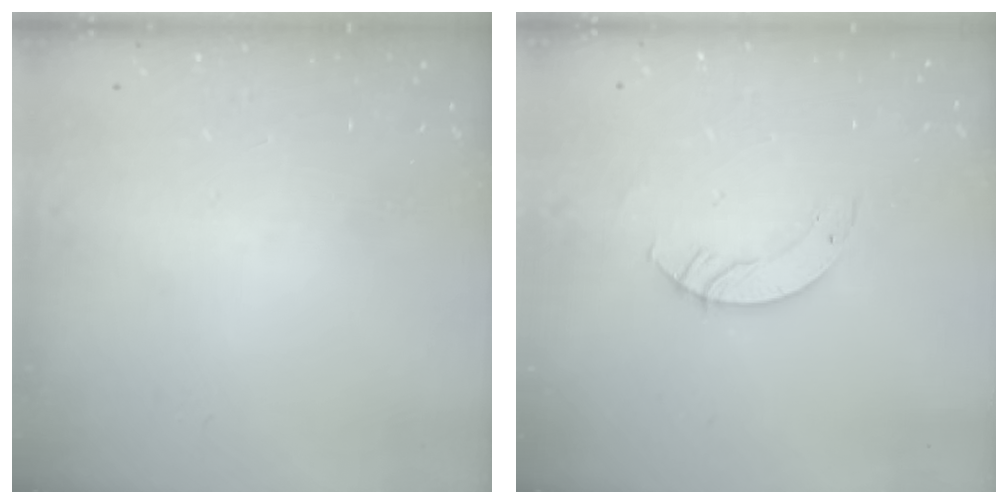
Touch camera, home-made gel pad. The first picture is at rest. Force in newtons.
{"total": 3.5, "press": 3.5, "slide": 0.2}